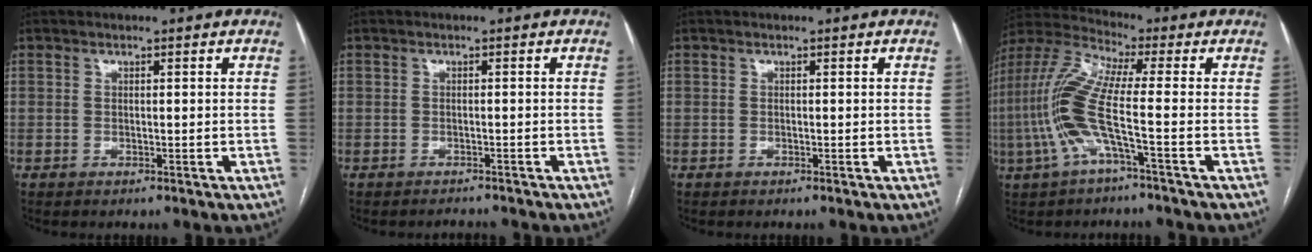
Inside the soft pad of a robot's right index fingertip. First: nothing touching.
{"total": 1.8, "force": [-1.8, 0.4, 0.2], "torque": [-0.004, -0.005, -0.020]}
{"total": 0.0}
{"total": 11.8, "force": [-2.6, 0.8, 11.5], "torque": [-0.263, 0.013, -0.061]}